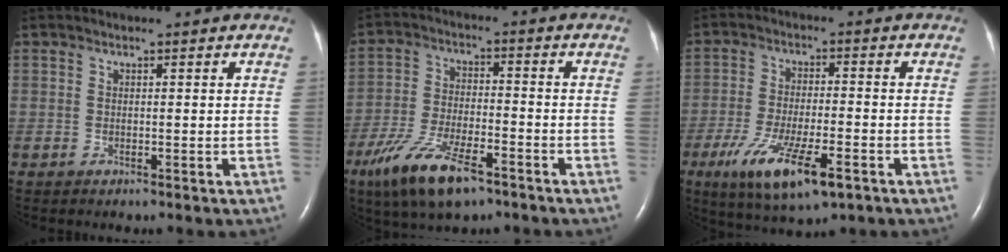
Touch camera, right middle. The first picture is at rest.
{"total": 11.9, "force": [-7.6, 3.5, 8.5], "torque": [-0.175, -0.019, -0.133]}
{"total": 11.8, "force": [-5.9, 2.8, 9.8], "torque": [-0.184, -0.026, -0.094]}